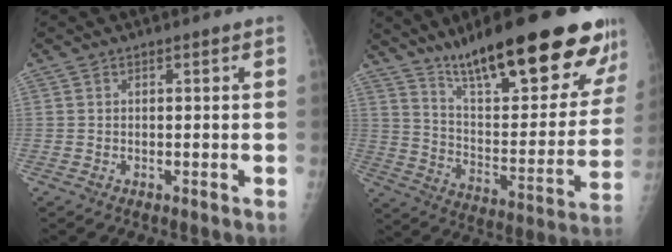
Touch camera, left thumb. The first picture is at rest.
{"total": 28.6, "force": [19.6, 6.9, 19.6], "torque": [-0.256, -0.071, 0.306]}